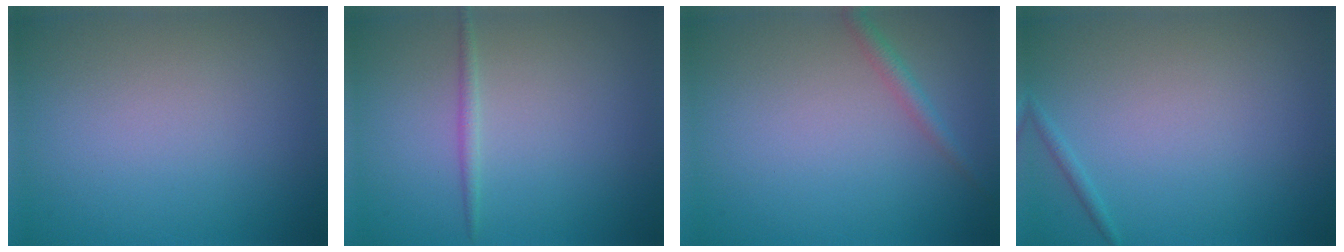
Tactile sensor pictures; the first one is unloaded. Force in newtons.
{"total": 0.9, "press": 0.9, "slide": 0.1}
{"total": 1.5, "press": 1.5, "slide": 0.0}
{"total": 0.6, "press": 0.6, "slide": 0.1}